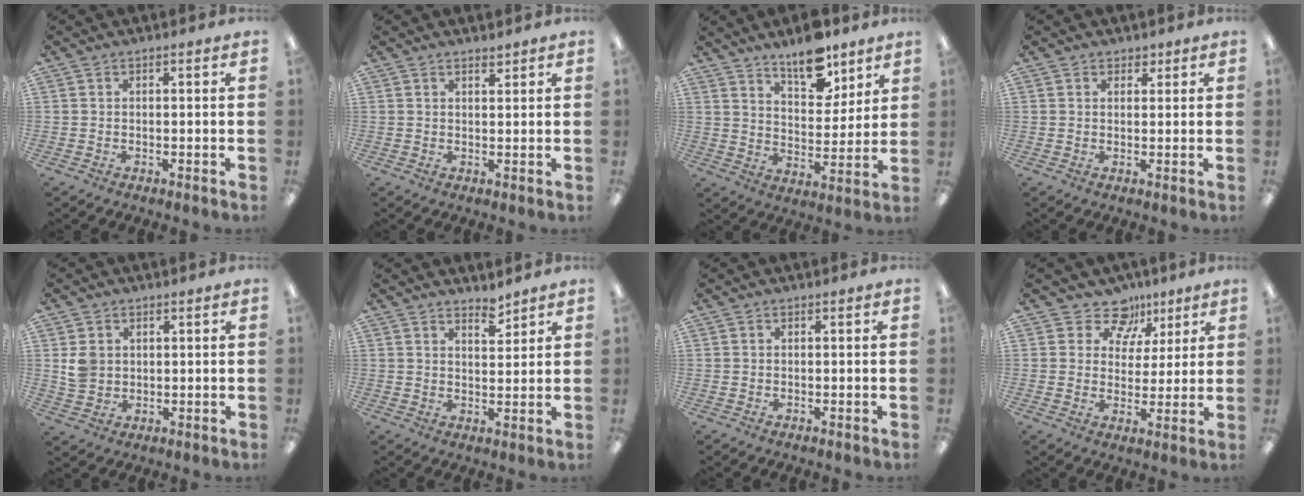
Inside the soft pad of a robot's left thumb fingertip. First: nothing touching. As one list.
[{"total": 1.5, "force": [1.4, 0.3, 0.4], "torque": [-0.009, -0.002, 0.026]}, {"total": 11.7, "force": [9.2, 5.1, 5.2], "torque": [-0.065, -0.057, 0.162]}, {"total": 1.9, "force": [1.3, 1.4, 0.3], "torque": [0.002, -0.003, 0.022]}, {"total": 4.7, "force": [1.5, 4.1, 1.6], "torque": [-0.024, 0.002, 0.027]}, {"total": 3.7, "force": [3.5, 0.9, 0.9], "torque": [0.000, -0.030, 0.060]}, {"total": 0.0}, {"total": 9.7, "force": [6.1, 7.1, 2.6], "torque": [-0.039, -0.040, 0.112]}]